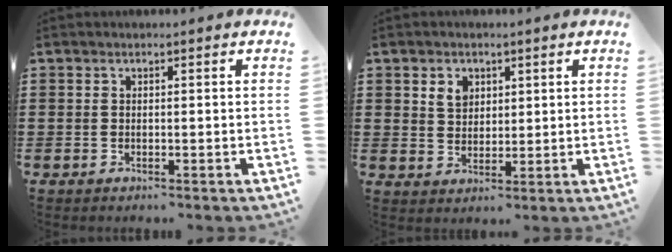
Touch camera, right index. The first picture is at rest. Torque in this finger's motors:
{"motor_torque": [0.14, 0.20, 0.22, 0.02]}